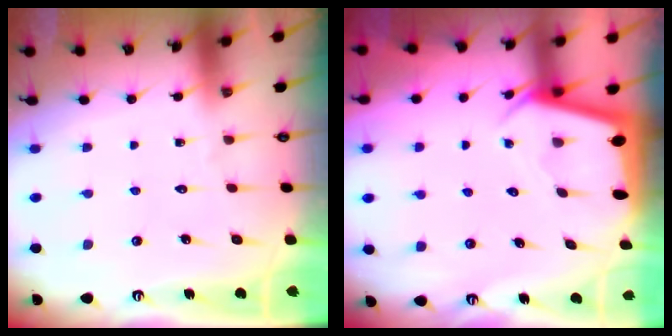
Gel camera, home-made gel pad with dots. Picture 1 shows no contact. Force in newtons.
{"total": 2.5, "press": 2.5, "slide": 0.2}